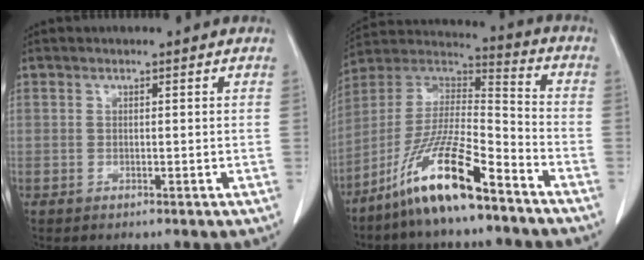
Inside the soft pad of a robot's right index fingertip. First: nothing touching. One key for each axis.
{"total": 15.7, "fx": -10.5, "fy": 2.0, "fz": 11.5, "tx": -0.229, "ty": -0.005, "tz": -0.195}